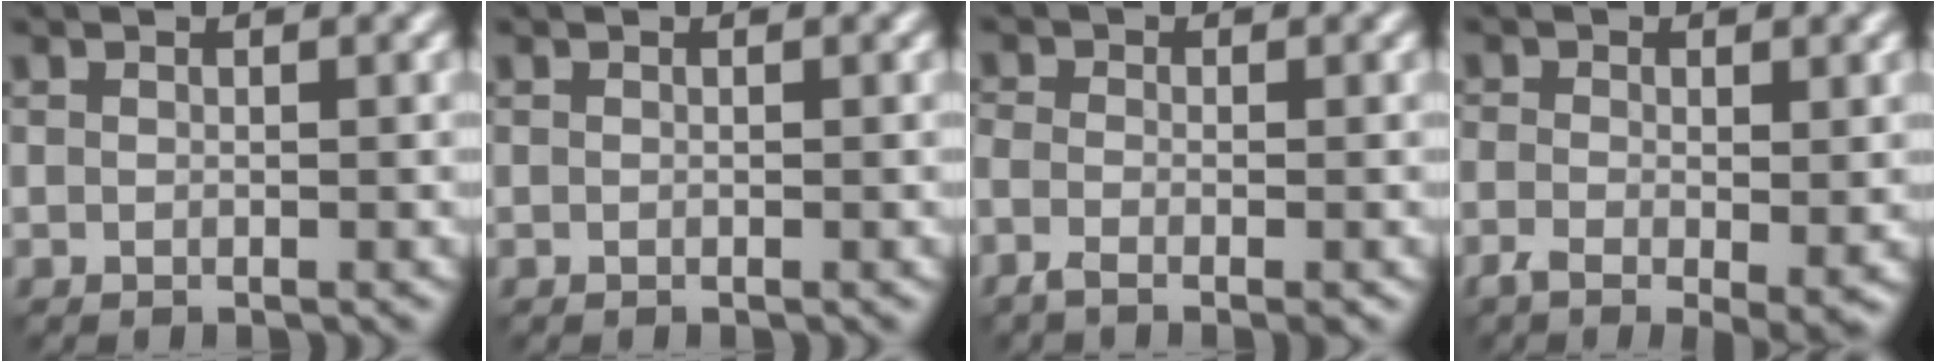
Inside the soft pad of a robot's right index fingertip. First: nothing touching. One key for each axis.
{"total": 0.0}
{"total": 2.2, "fx": -1.4, "fy": 0.6, "fz": 1.5, "tx": -0.037, "ty": -0.002, "tz": -0.041}
{"total": 3.9, "fx": -1.3, "fy": 1.6, "fz": 3.3, "tx": -0.066, "ty": -0.006, "tz": -0.028}